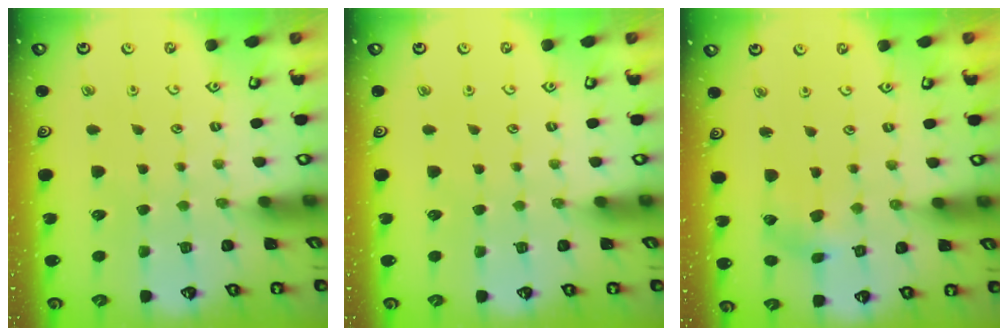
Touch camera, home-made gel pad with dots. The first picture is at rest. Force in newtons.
{"total": 0.0}
{"total": 3.3, "press": 3.3, "slide": 0.4}